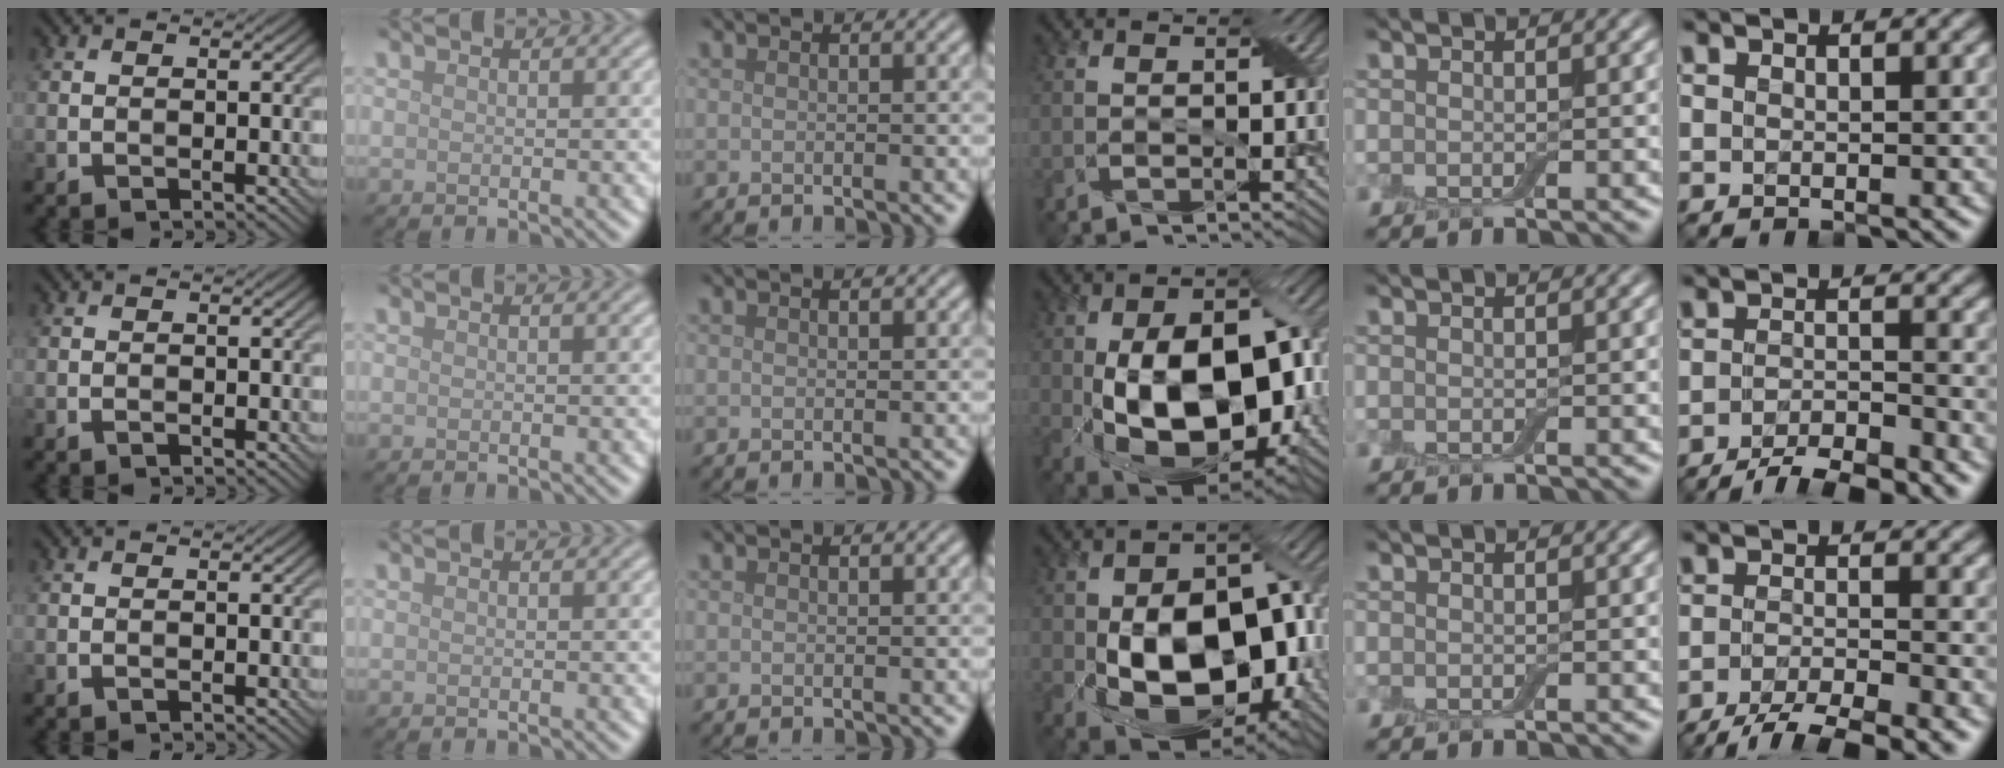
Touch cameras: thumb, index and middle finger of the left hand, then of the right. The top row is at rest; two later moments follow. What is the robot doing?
{"motion": "open", "object": "airpods case & airpods"}